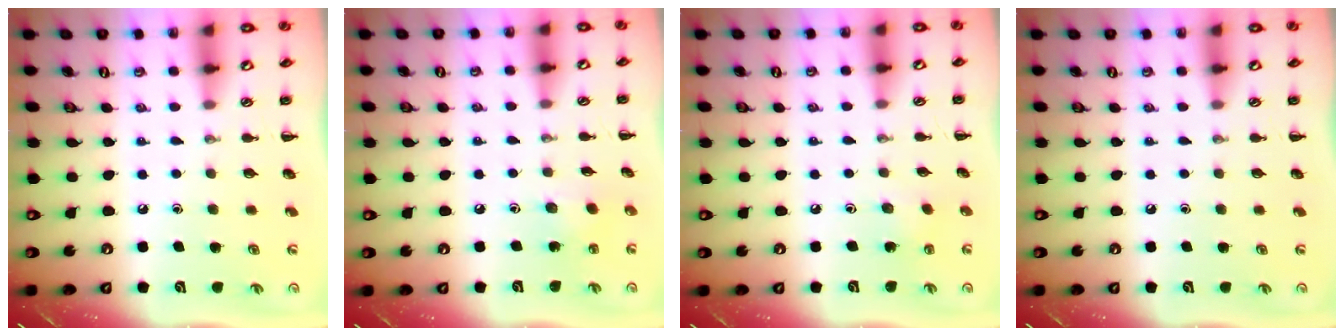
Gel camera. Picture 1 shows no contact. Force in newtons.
{"total": 3.1, "press": 3.0, "slide": 0.8}
{"total": 2.0, "press": 1.9, "slide": 0.6}
{"total": 0.0}